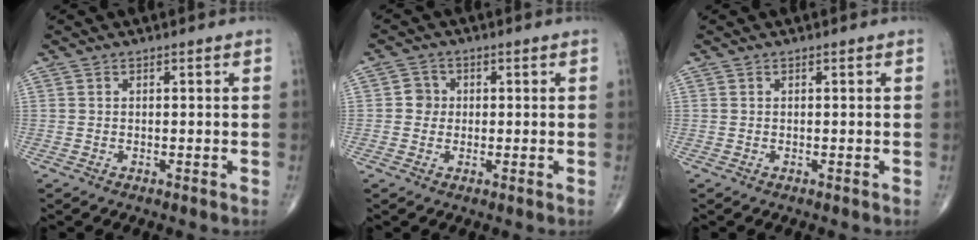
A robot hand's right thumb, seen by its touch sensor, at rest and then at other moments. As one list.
[{"total": 2.7, "force": [0.0, 2.6, 0.8], "torque": [0.005, 0.007, -0.005]}, {"total": 0.0}]